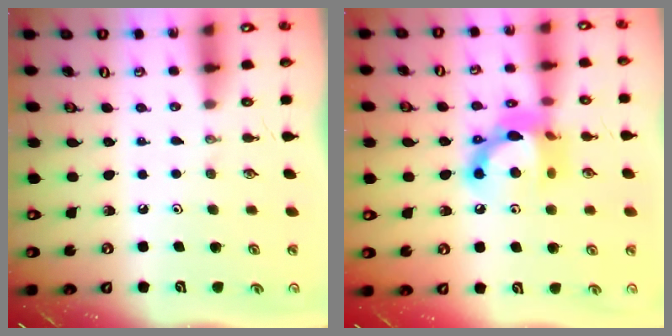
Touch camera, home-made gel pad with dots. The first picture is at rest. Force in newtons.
{"total": 13.4, "press": 13.4, "slide": 1.0}